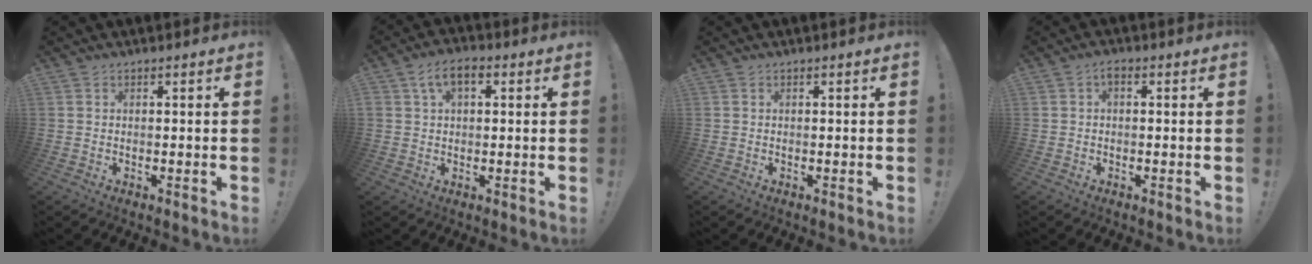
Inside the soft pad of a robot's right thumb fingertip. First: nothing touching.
{"total": 6.5, "force": [2.2, 3.8, 4.7], "torque": [-0.085, 0.011, 0.044]}
{"total": 0.0}
{"total": 1.4, "force": [-0.3, 0.8, 1.1], "torque": [-0.030, 0.008, -0.004]}